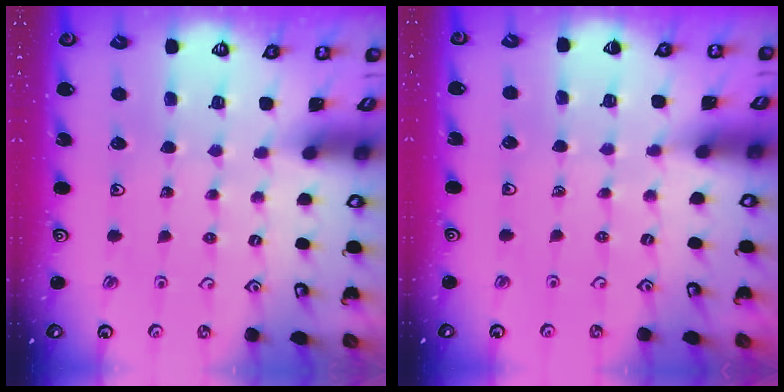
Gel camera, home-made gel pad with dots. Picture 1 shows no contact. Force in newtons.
{"total": 1.9, "press": 1.9, "slide": 0.3}